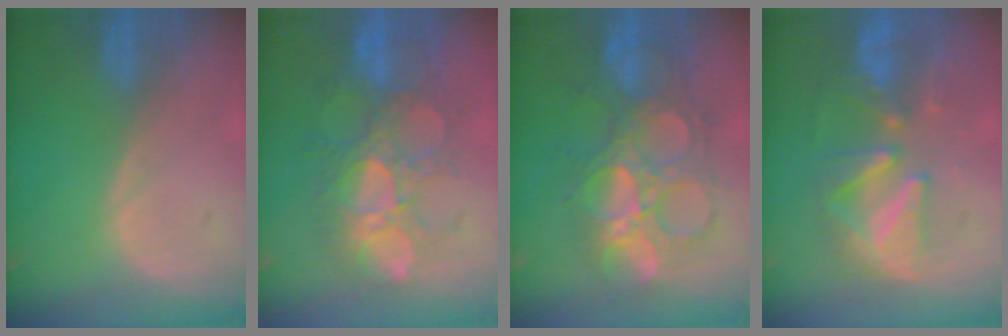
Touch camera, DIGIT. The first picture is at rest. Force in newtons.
{"total": 9.9, "press": 9.4, "slide": 2.9}
{"total": 10.0, "press": 10.0, "slide": 0.7}
{"total": 8.3, "press": 8.1, "slide": 2.0}